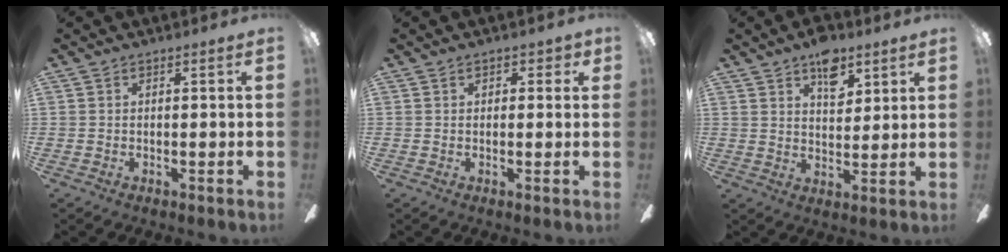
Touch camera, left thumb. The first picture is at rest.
{"total": 1.8, "force": [0.8, 1.3, 1.0], "torque": [-0.003, -0.001, 0.011]}
{"total": 8.9, "force": [5.5, 4.9, 5.0], "torque": [-0.053, -0.024, 0.093]}